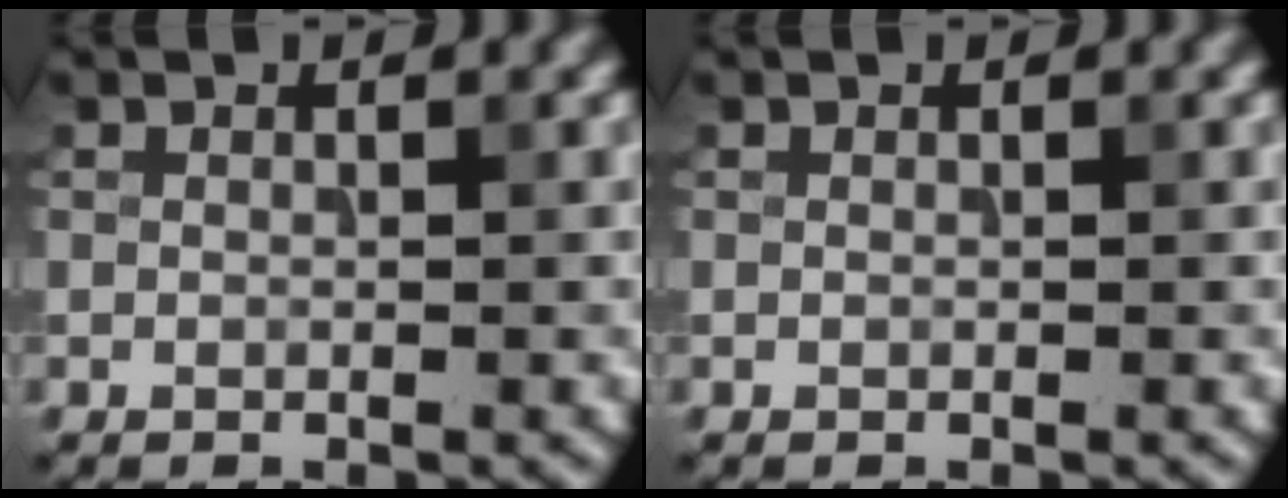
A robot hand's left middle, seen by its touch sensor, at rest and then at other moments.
{"total": 0.0}